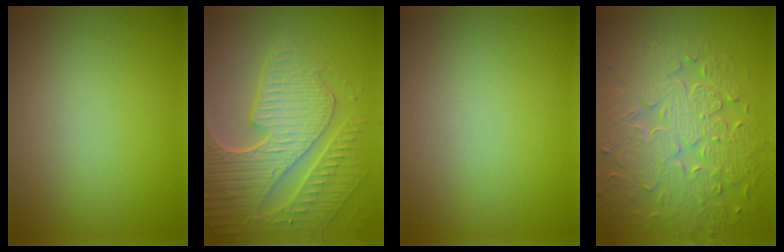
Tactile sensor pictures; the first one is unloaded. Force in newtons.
{"total": 9.2, "press": 6.6, "slide": 6.4}
{"total": 0.0}
{"total": 8.5, "press": 6.1, "slide": 5.9}